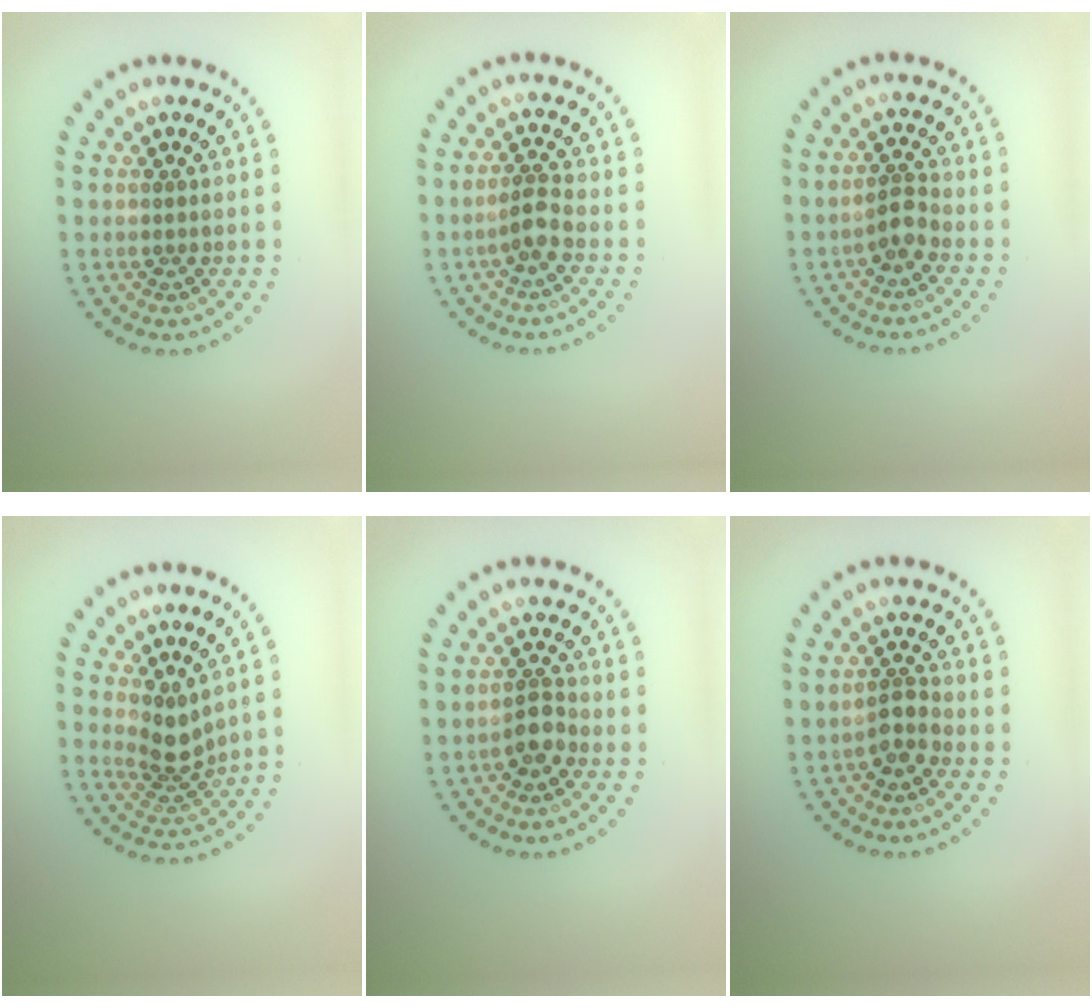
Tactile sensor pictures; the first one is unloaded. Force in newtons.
{"total": 2.1, "press": 1.7, "slide": 1.2}
{"total": 1.9, "press": 1.5, "slide": 1.1}
{"total": 2.9, "press": 2.1, "slide": 2.0}
{"total": 2.0, "press": 1.7, "slide": 1.0}
{"total": 1.9, "press": 1.6, "slide": 1.1}